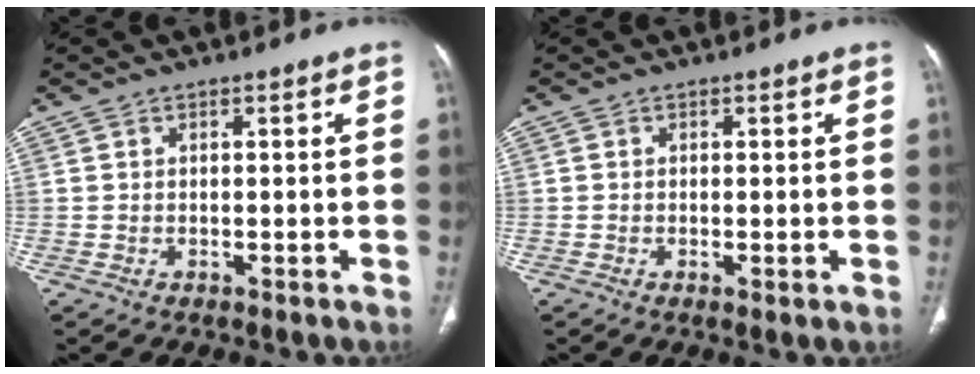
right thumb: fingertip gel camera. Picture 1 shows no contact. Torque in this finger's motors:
{"motor_torque": [-0.22, 0.00, -0.32, 0.13, -0.02]}